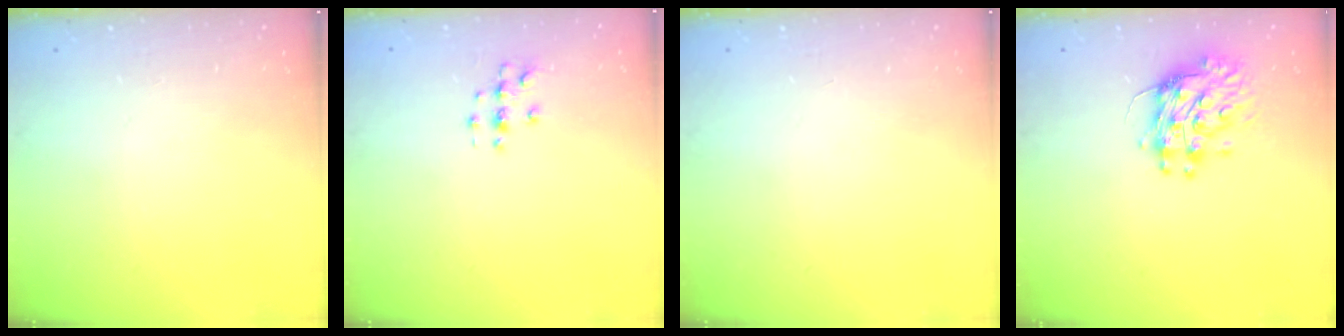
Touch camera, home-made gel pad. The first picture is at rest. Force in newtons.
{"total": 2.7, "press": 2.7, "slide": 0.3}
{"total": 0.0}
{"total": 10.1, "press": 10.1, "slide": 1.0}